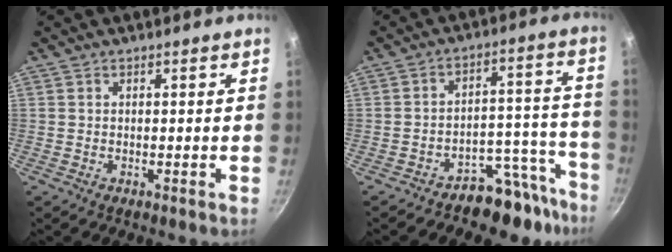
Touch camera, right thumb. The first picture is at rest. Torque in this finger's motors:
{"motor_torque": [0.57, -0.77, -0.06, -0.10, 0.04]}